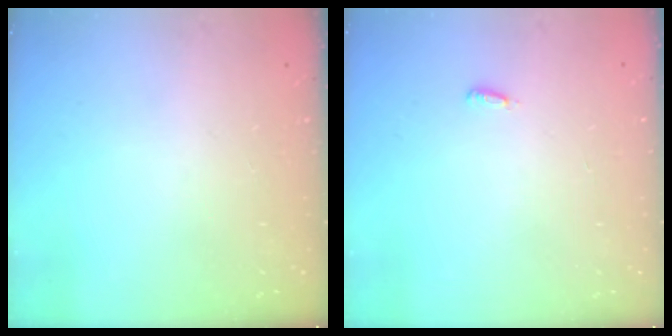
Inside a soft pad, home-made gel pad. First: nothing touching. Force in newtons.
{"total": 2.9, "press": 2.8, "slide": 0.9}